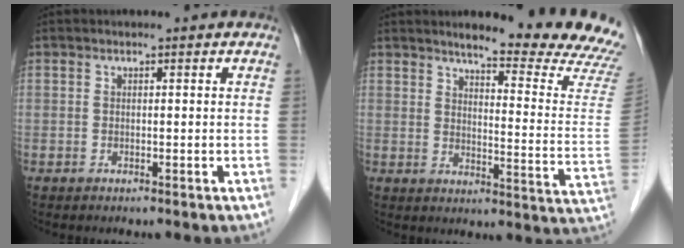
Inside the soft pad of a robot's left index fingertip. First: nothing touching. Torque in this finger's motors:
{"motor_torque": [0.06, -0.24, 0.27, 0.07]}